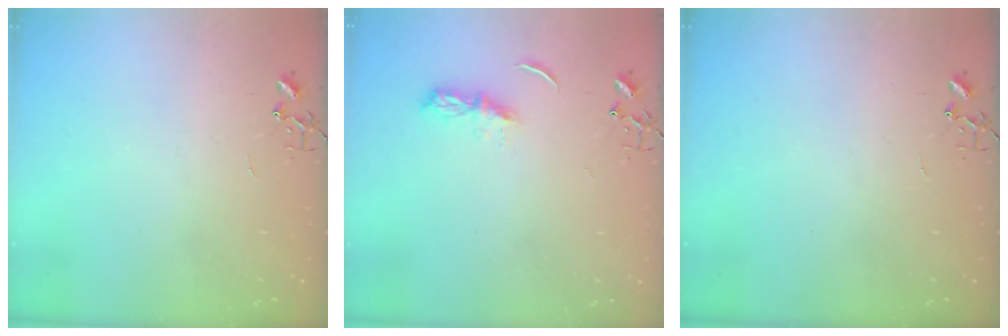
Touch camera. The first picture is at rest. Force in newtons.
{"total": 6.1, "press": 6.0, "slide": 0.7}
{"total": 0.0}